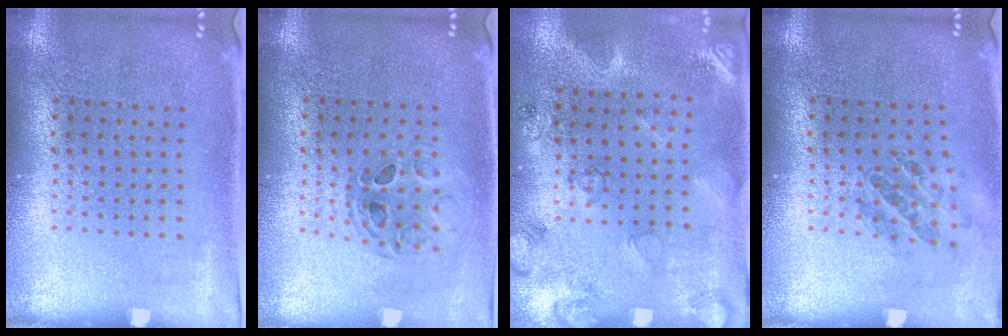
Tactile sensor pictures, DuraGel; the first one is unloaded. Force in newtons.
{"total": 0.8, "press": 0.7, "slide": 0.1}
{"total": 2.2, "press": 1.9, "slide": 1.1}
{"total": 0.8, "press": 0.8, "slide": 0.1}